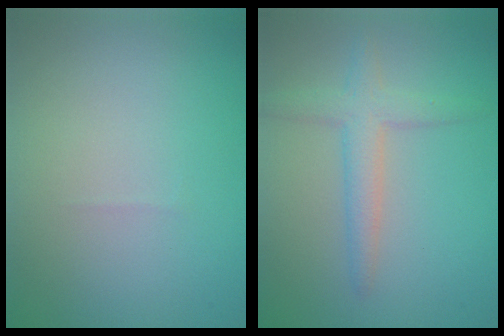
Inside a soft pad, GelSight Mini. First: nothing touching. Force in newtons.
{"total": 2.9, "press": 2.9, "slide": 0.2}